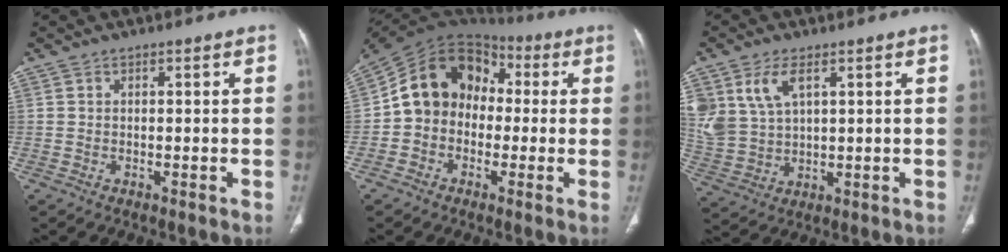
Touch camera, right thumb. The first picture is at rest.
{"total": 14.1, "force": [-0.1, 11.5, 8.1], "torque": [-0.107, 0.047, -0.017]}
{"total": 9.7, "force": [4.3, 5.7, 6.5], "torque": [-0.142, -0.009, 0.098]}